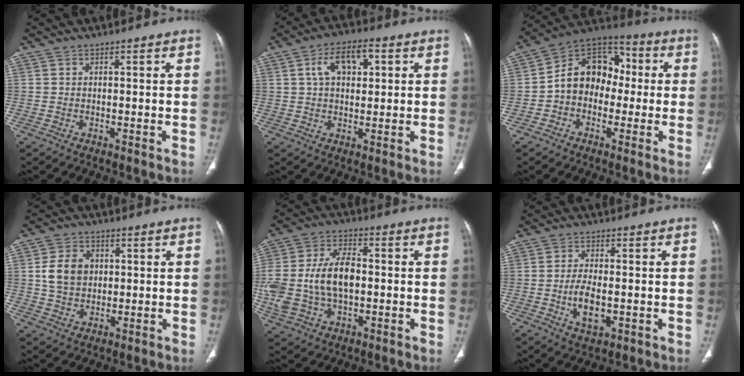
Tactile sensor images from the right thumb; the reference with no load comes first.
{"total": 8.5, "force": [2.6, 4.6, 6.7], "torque": [-0.102, 0.011, 0.039]}
{"total": 13.4, "force": [-0.7, 10.5, 8.4], "torque": [-0.095, 0.045, -0.030]}
{"total": 7.8, "force": [1.3, 6.2, 4.6], "torque": [-0.063, -0.002, 0.024]}
{"total": 15.8, "force": [-0.7, 9.8, 12.3], "torque": [-0.256, 0.020, -0.007]}
{"total": 6.2, "force": [-1.3, 3.0, 5.3], "torque": [-0.098, -0.002, -0.019]}